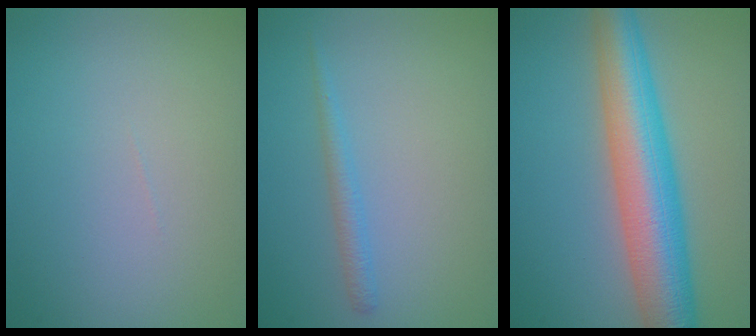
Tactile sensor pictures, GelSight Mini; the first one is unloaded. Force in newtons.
{"total": 1.5, "press": 1.5, "slide": 0.0}
{"total": 9.2, "press": 9.2, "slide": 0.2}